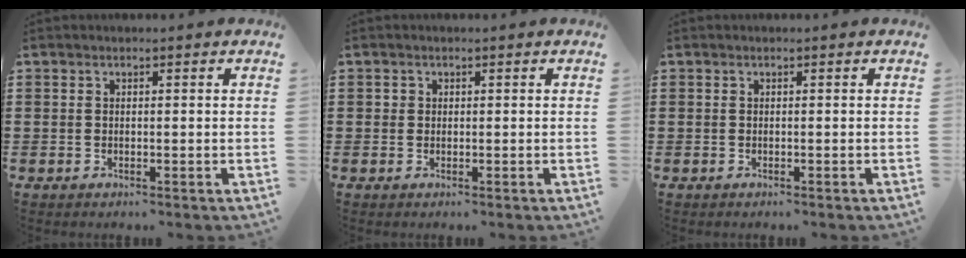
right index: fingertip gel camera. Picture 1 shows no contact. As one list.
[{"total": 0.7, "force": [0.1, 0.7, 0.2], "torque": [-0.004, 0.005, 0.001]}, {"total": 0.0}]